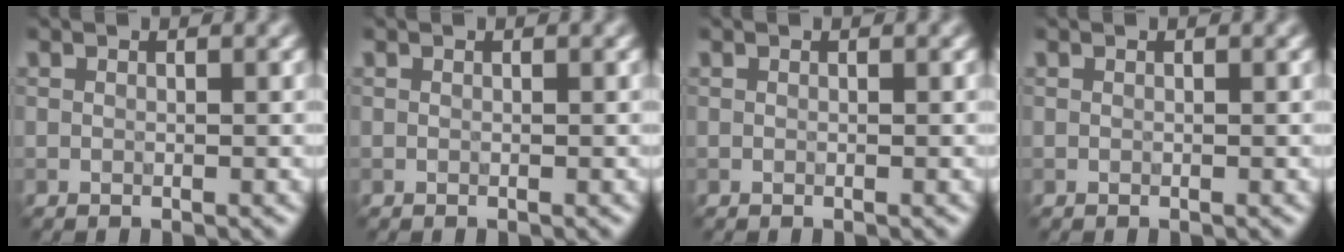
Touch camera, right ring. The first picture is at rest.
{"total": 0.0}
{"total": 0.0}
{"total": 0.0}